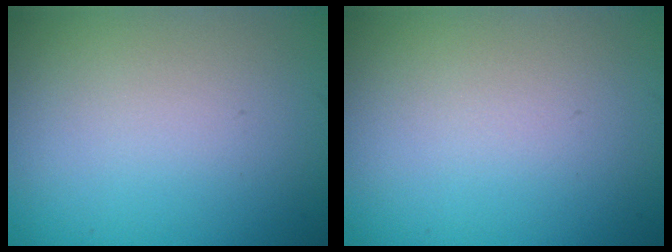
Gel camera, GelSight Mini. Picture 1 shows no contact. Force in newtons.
{"total": 0.0}